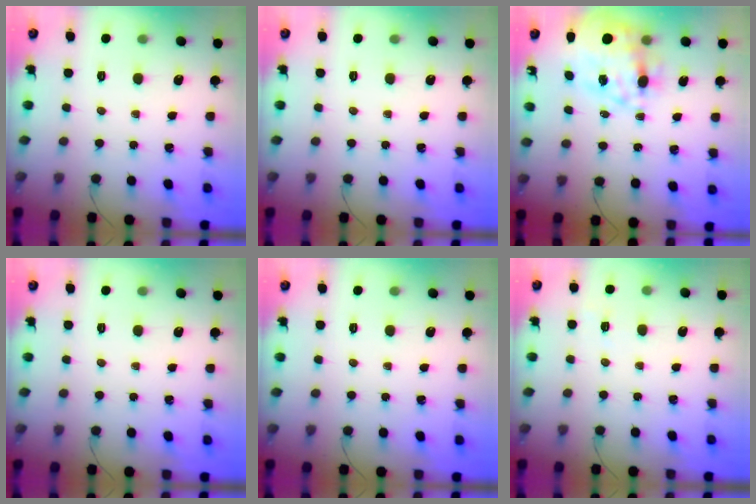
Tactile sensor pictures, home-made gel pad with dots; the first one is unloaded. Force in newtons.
{"total": 0.0}
{"total": 13.5, "press": 12.7, "slide": 4.5}
{"total": 0.0}
{"total": 0.0}
{"total": 2.7, "press": 2.2, "slide": 1.5}